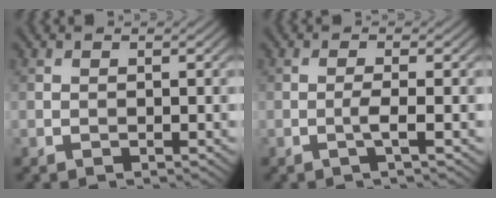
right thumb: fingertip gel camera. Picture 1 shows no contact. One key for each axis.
{"total": 1.8, "fx": -0.6, "fy": -0.1, "fz": 1.7, "tx": -0.036, "ty": 0.005, "tz": -0.018}